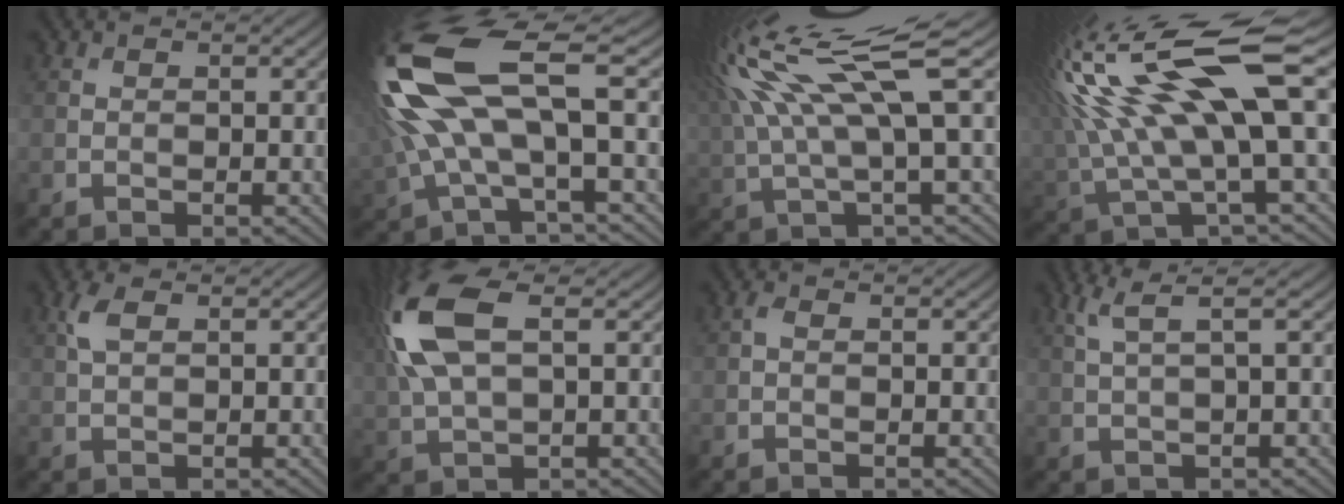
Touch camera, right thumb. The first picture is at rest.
{"total": 15.4, "force": [2.8, 5.2, 14.2], "torque": [-0.351, 0.007, 0.057]}
{"total": 14.8, "force": [5.2, 3.4, 13.5], "torque": [-0.289, 0.022, 0.101]}
{"total": 18.0, "force": [5.2, 5.5, 16.3], "torque": [-0.349, 0.018, 0.096]}
{"total": 2.5, "force": [1.0, 1.1, 2.0], "torque": [-0.053, 0.008, 0.021]}
{"total": 11.7, "force": [3.2, 5.4, 9.8], "torque": [-0.257, 0.013, 0.061]}
{"total": 0.7, "force": [-0.1, 0.4, 0.6], "torque": [-0.016, 0.003, -0.005]}
{"total": 3.6, "force": [1.5, 0.6, 3.3], "torque": [-0.065, 0.015, 0.033]}